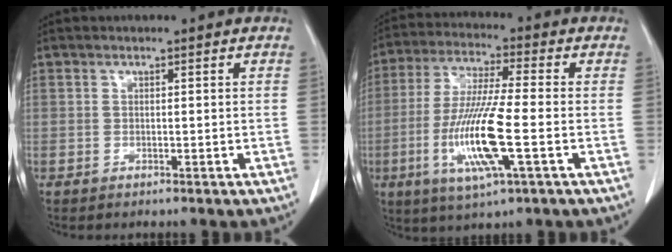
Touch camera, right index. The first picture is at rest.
{"total": 13.2, "force": [-3.4, 0.8, 12.7], "torque": [-0.259, -0.014, -0.065]}